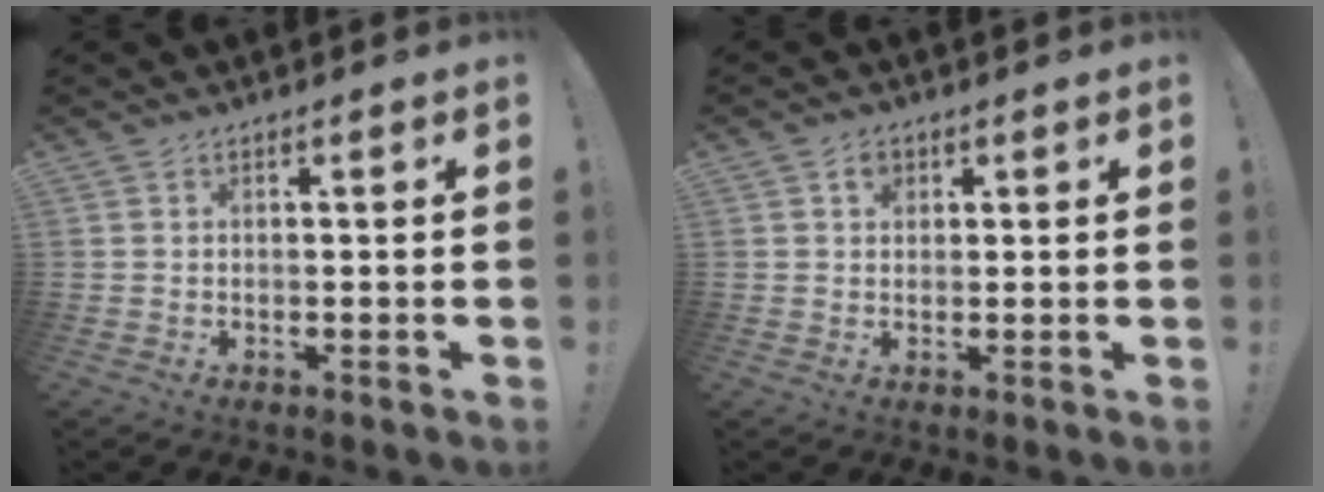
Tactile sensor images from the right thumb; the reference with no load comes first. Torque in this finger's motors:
{"motor_torque": [0.21, 0.49, 0.07, -0.09, 0.00]}